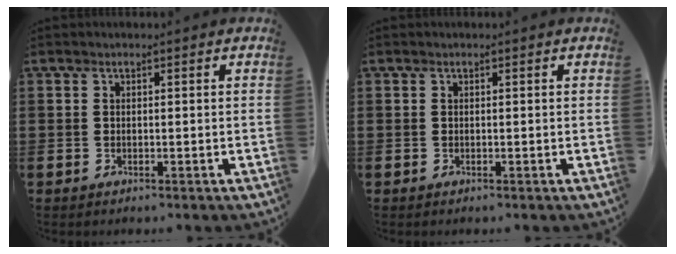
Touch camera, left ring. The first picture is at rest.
{"total": 0.0}